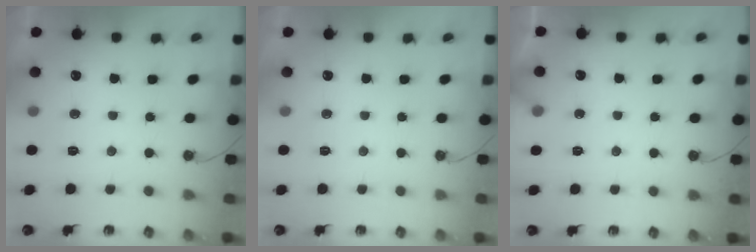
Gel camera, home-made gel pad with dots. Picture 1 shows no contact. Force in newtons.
{"total": 0.0}
{"total": 2.7, "press": 2.7, "slide": 0.2}